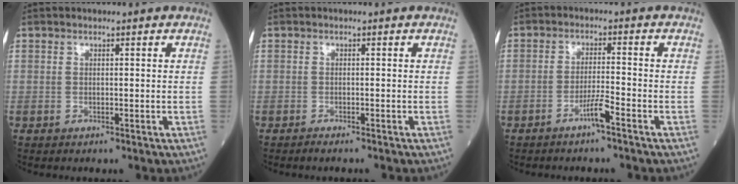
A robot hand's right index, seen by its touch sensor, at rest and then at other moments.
{"total": 1.7, "force": [-1.5, -0.1, 0.9], "torque": [-0.010, 0.000, -0.020]}
{"total": 3.3, "force": [-2.2, -0.3, 2.4], "torque": [-0.047, -0.003, -0.044]}